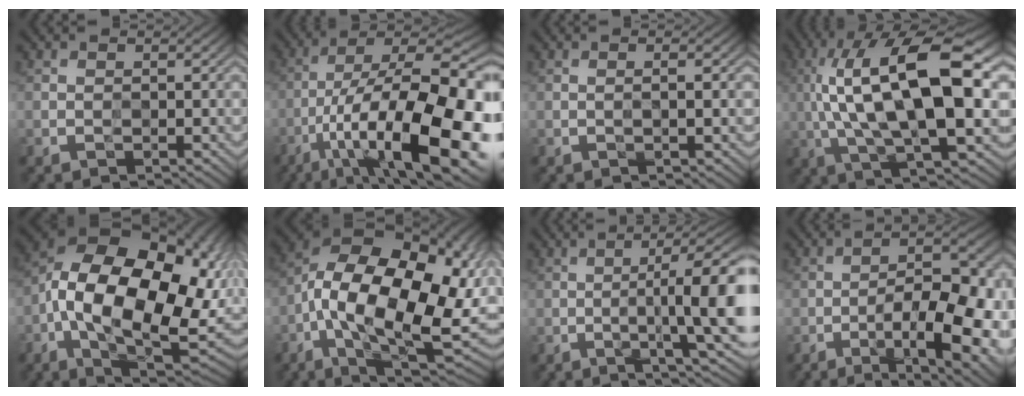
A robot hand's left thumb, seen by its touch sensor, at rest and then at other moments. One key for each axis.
{"total": 21.1, "fx": -7.5, "fy": 7.5, "fz": 18.2, "tx": -0.298, "ty": -0.011, "tz": -0.126}
{"total": 1.7, "fx": 0.0, "fy": 0.1, "fz": 1.7, "tx": -0.030, "ty": 0.001, "tz": -0.004}
{"total": 18.2, "fx": 2.5, "fy": 6.1, "fz": 17.0, "tx": -0.317, "ty": 0.030, "tz": 0.039}
{"total": 22.1, "fx": -0.9, "fy": 12.8, "fz": 18.1, "tx": -0.329, "ty": -0.031, "tz": 0.003}
{"total": 20.8, "fx": -2.7, "fy": 11.1, "fz": 17.4, "tx": -0.305, "ty": -0.018, "tz": -0.031}
{"total": 12.8, "fx": -1.0, "fy": 2.6, "fz": 12.5, "tx": -0.160, "ty": 0.009, "tz": -0.007}
{"total": 16.5, "fx": -6.2, "fy": 5.7, "fz": 14.2, "tx": -0.201, "ty": 0.005, "tz": -0.083}